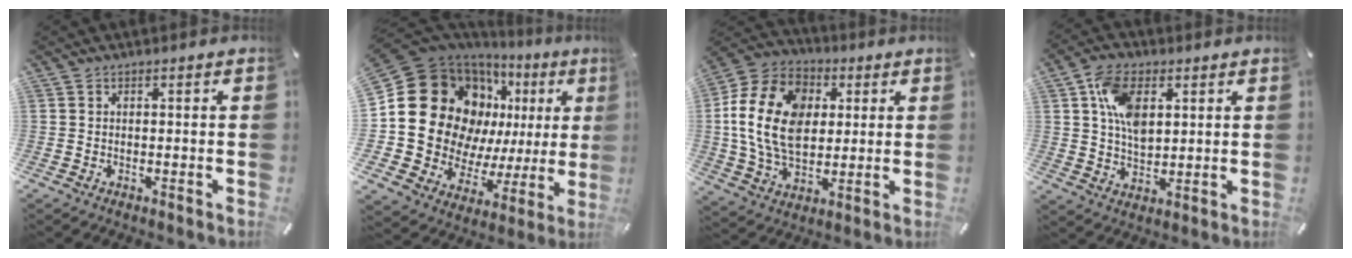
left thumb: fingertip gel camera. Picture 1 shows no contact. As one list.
[{"total": 24.0, "force": [7.2, 18.2, 13.9], "torque": [-0.242, -0.051, 0.160]}, {"total": 18.1, "force": [1.9, 13.9, 11.5], "torque": [-0.254, 0.017, 0.031]}, {"total": 10.2, "force": [3.1, 6.4, 7.2], "torque": [-0.145, 0.002, 0.058]}]